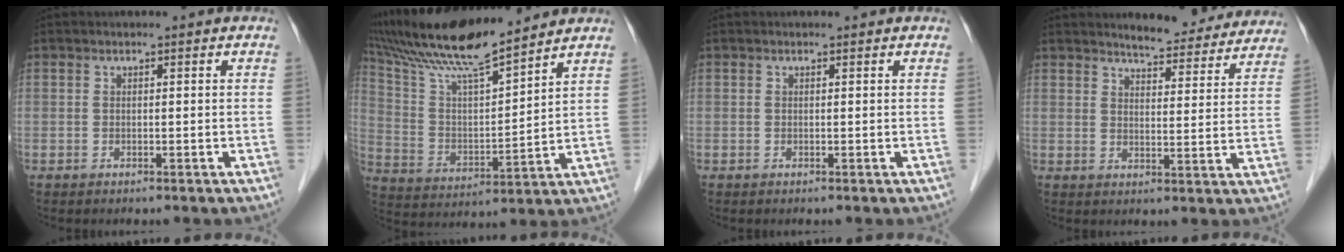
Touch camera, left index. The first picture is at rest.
{"total": 16.4, "force": [14.4, 0.6, 7.7], "torque": [-0.151, 0.010, 0.264]}
{"total": 0.0}
{"total": 11.5, "force": [10.8, 2.3, 3.1], "torque": [-0.026, -0.013, 0.125]}